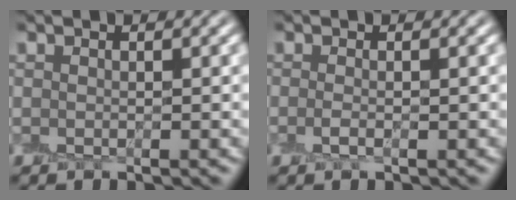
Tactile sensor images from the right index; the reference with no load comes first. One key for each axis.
{"total": 1.2, "fx": -0.3, "fy": 0.3, "fz": 1.1, "tx": -0.026, "ty": -0.007, "tz": -0.009}